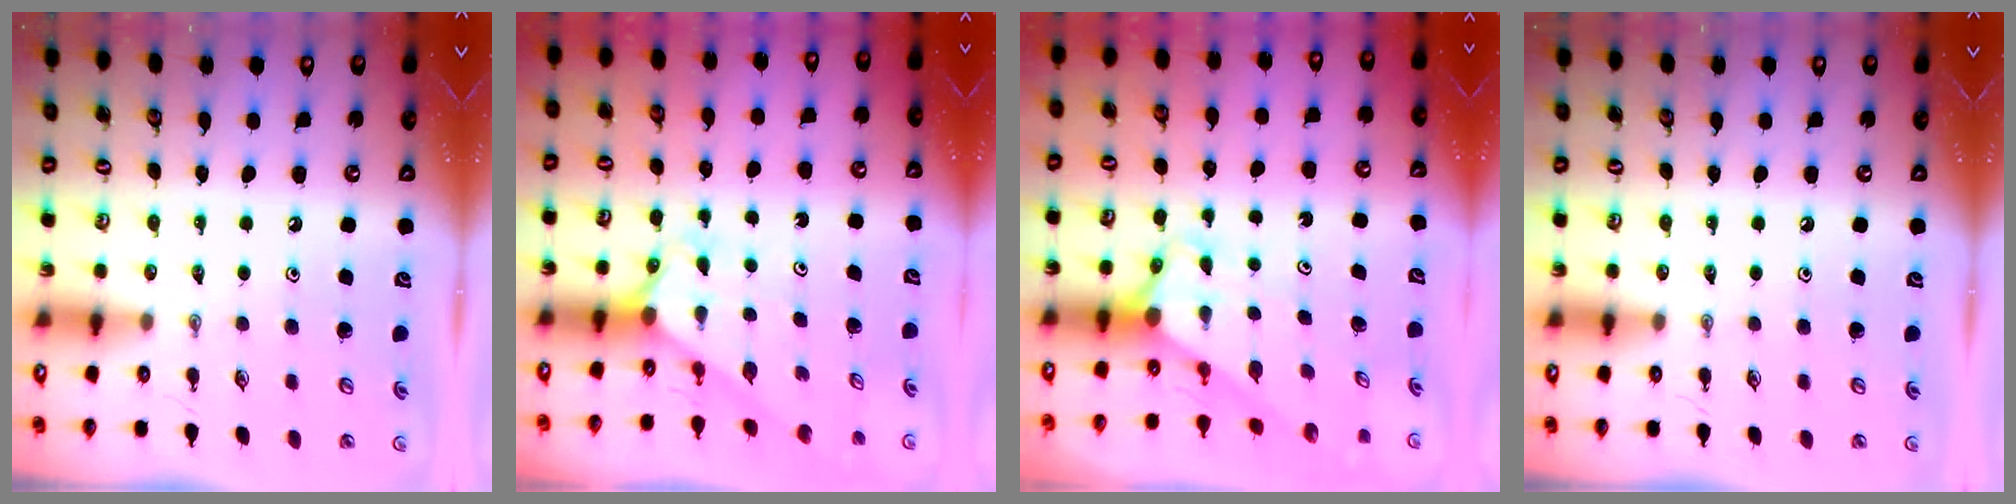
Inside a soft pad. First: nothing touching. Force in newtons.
{"total": 1.8, "press": 1.8, "slide": 0.2}
{"total": 2.8, "press": 2.8, "slide": 0.0}
{"total": 0.0}